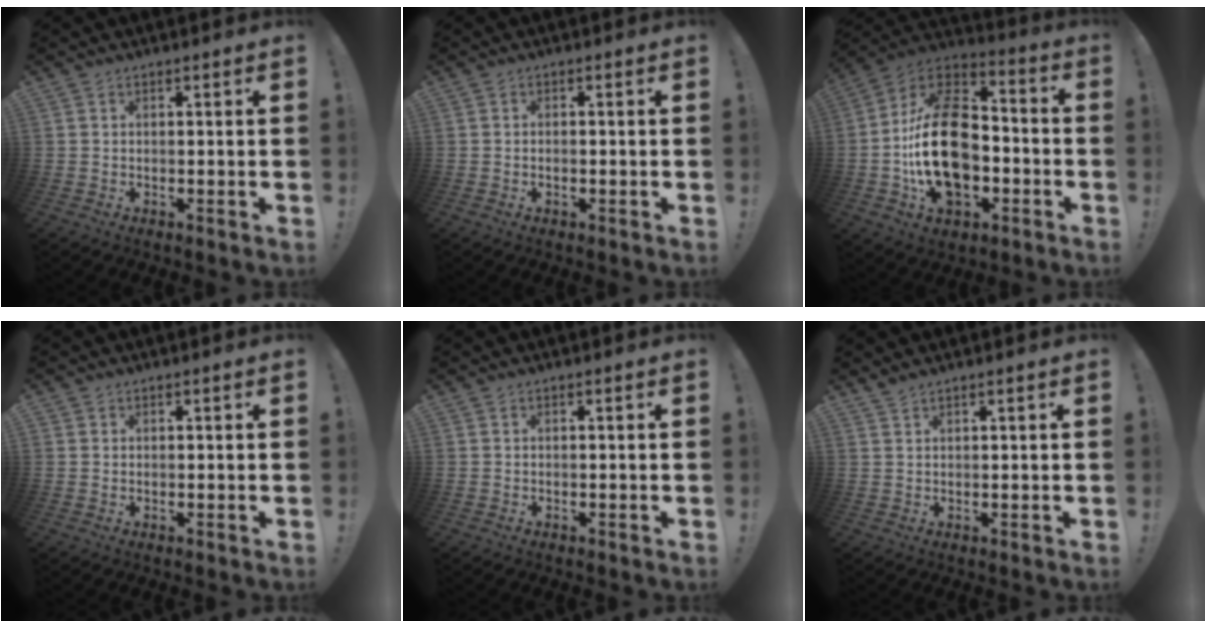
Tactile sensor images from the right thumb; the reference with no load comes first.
{"total": 0.9, "force": [-0.5, 0.3, 0.6], "torque": [-0.010, 0.000, -0.011]}
{"total": 25.9, "force": [-4.1, 17.1, 19.1], "torque": [-0.333, 0.039, -0.055]}
{"total": 0.5, "force": [0.4, 0.4, 0.0], "torque": [0.002, 0.000, 0.008]}
{"total": 0.0}
{"total": 1.3, "force": [1.1, 0.0, 0.6], "torque": [-0.021, 0.000, 0.022]}